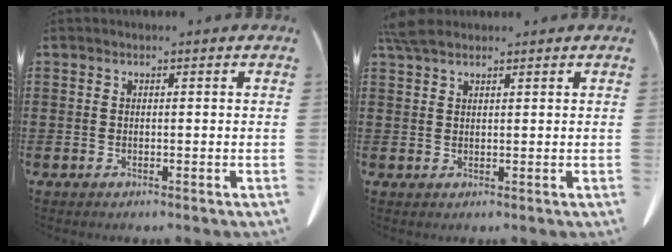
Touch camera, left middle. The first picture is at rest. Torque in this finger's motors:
{"motor_torque": [0.24, 0.25, 0.04, 0.04]}